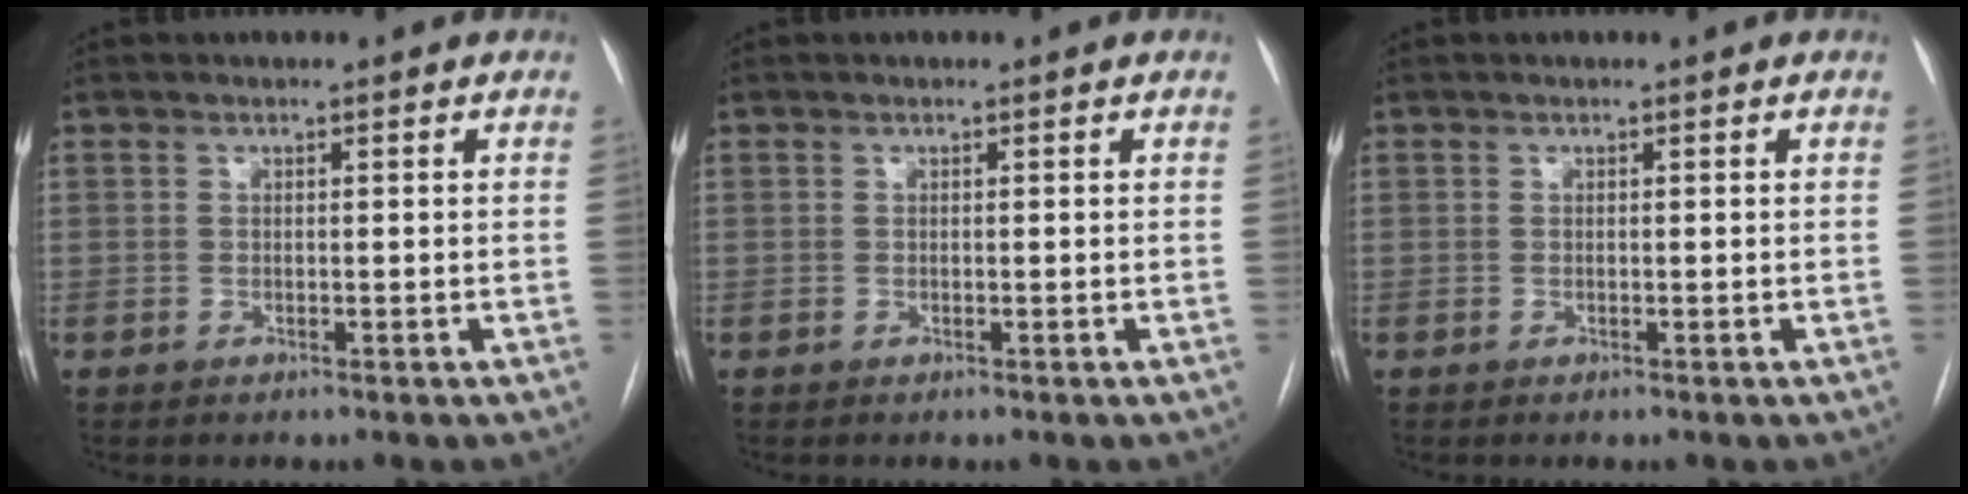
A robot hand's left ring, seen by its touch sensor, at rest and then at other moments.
{"total": 0.0}
{"total": 0.0}